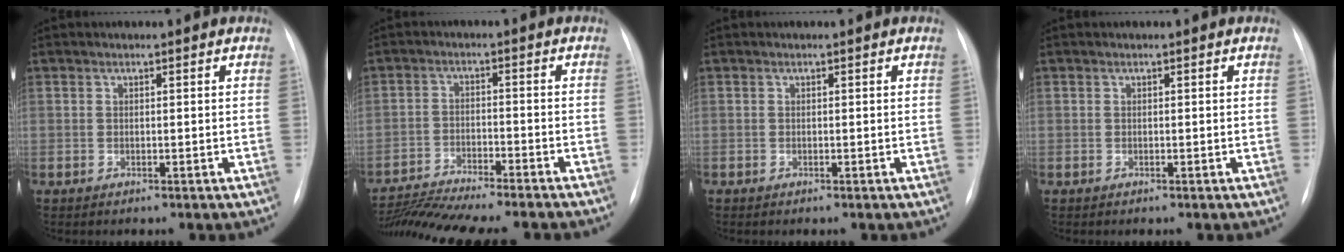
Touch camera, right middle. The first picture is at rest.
{"total": 15.0, "force": [-13.6, 0.2, 6.2], "torque": [-0.106, -0.012, -0.209]}
{"total": 0.0}
{"total": 0.0}